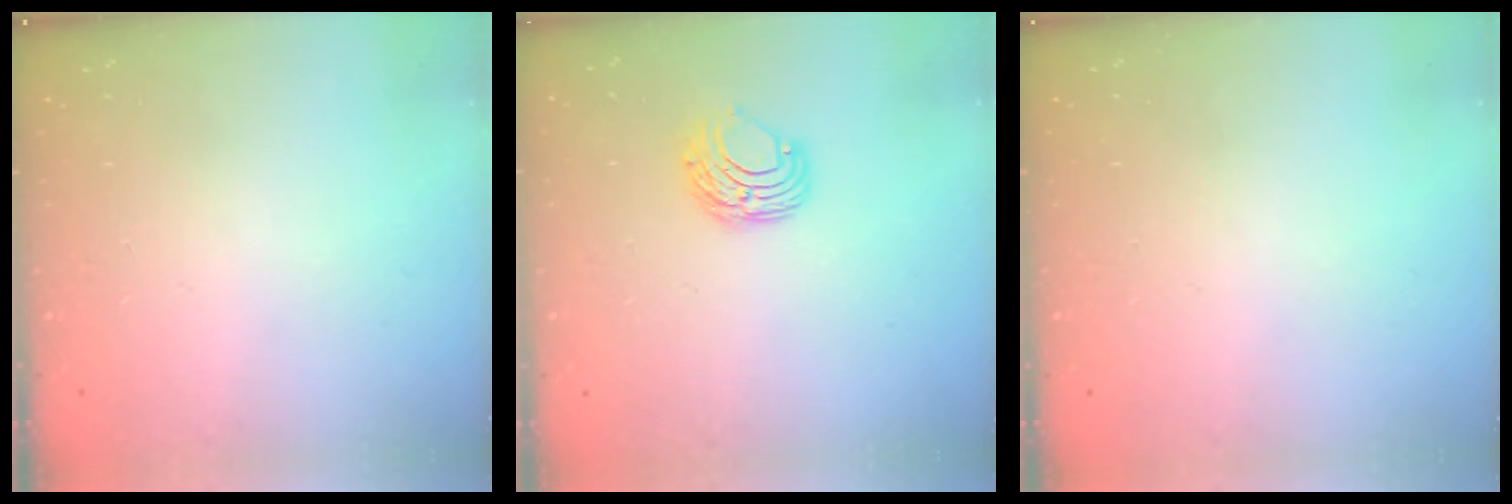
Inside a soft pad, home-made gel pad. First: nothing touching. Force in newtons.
{"total": 6.7, "press": 6.7, "slide": 0.5}
{"total": 0.0}